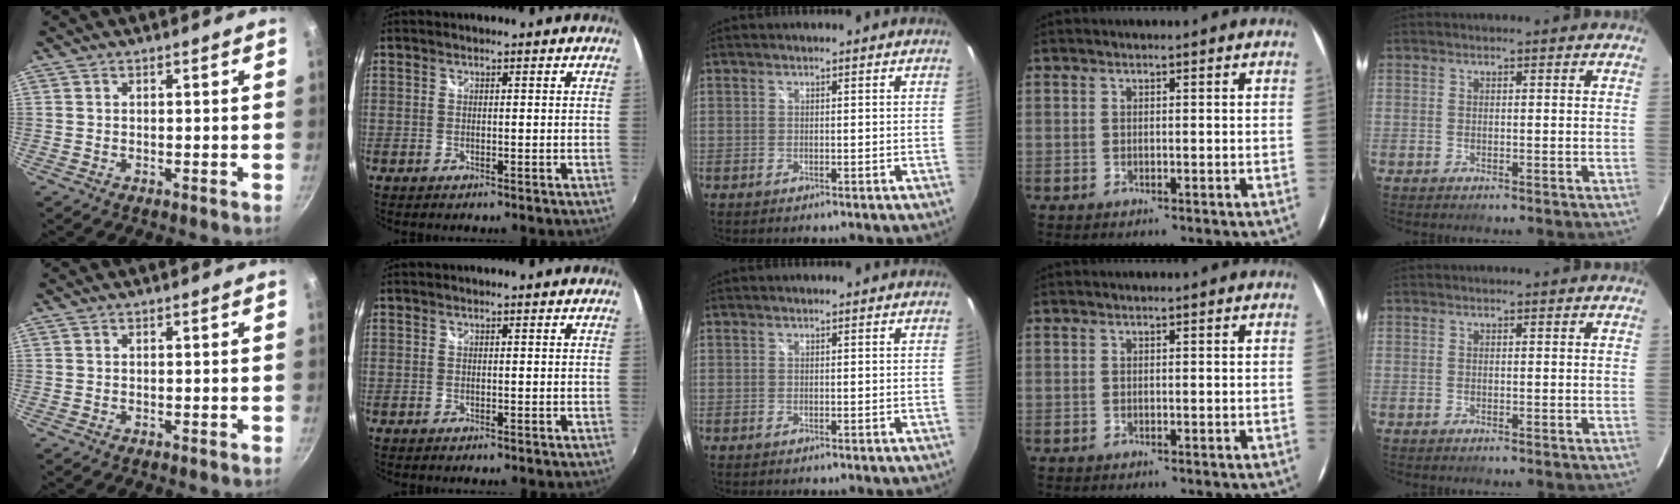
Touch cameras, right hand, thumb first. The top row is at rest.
{}